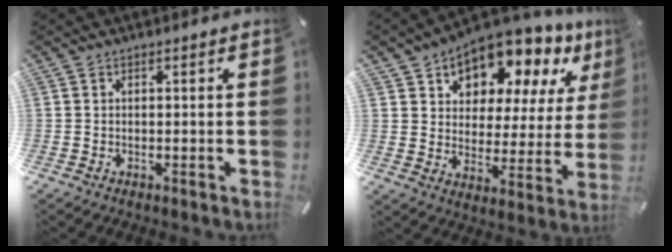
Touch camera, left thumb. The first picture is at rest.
{"total": 11.3, "force": [9.7, 5.5, 1.9], "torque": [-0.043, -0.095, 0.170]}